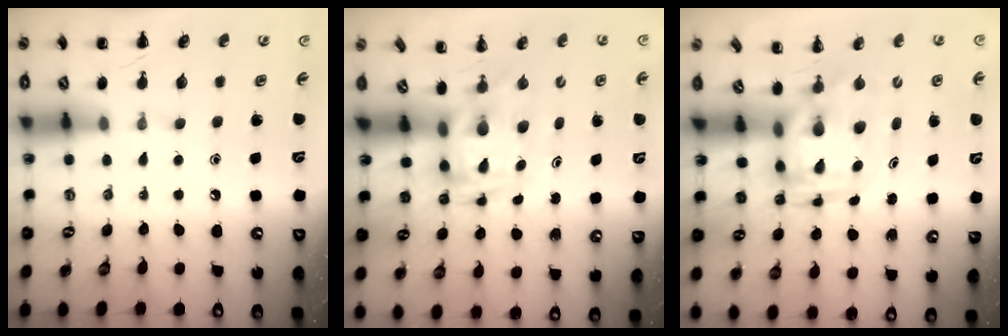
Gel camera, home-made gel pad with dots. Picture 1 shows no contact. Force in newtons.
{"total": 3.4, "press": 3.3, "slide": 0.6}
{"total": 3.8, "press": 3.7, "slide": 0.9}